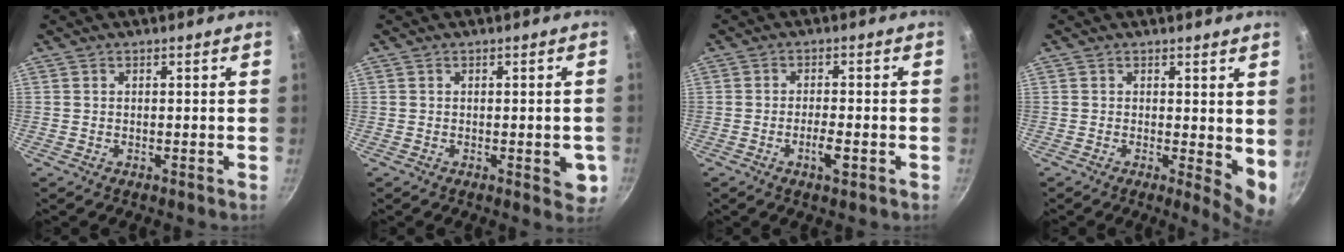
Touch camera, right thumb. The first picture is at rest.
{"total": 4.5, "force": [-1.0, 1.8, 4.0], "torque": [-0.038, -0.004, -0.012]}
{"total": 3.6, "force": [-1.5, 1.0, 3.1], "torque": [-0.055, 0.010, -0.027]}
{"total": 5.9, "force": [0.7, 2.2, 5.4], "torque": [-0.067, -0.015, 0.009]}